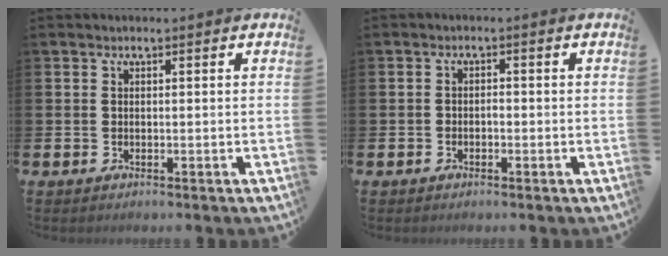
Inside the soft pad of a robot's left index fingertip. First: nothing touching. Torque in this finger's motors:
{"motor_torque": [0.02, -0.01, -0.02, 0.00]}